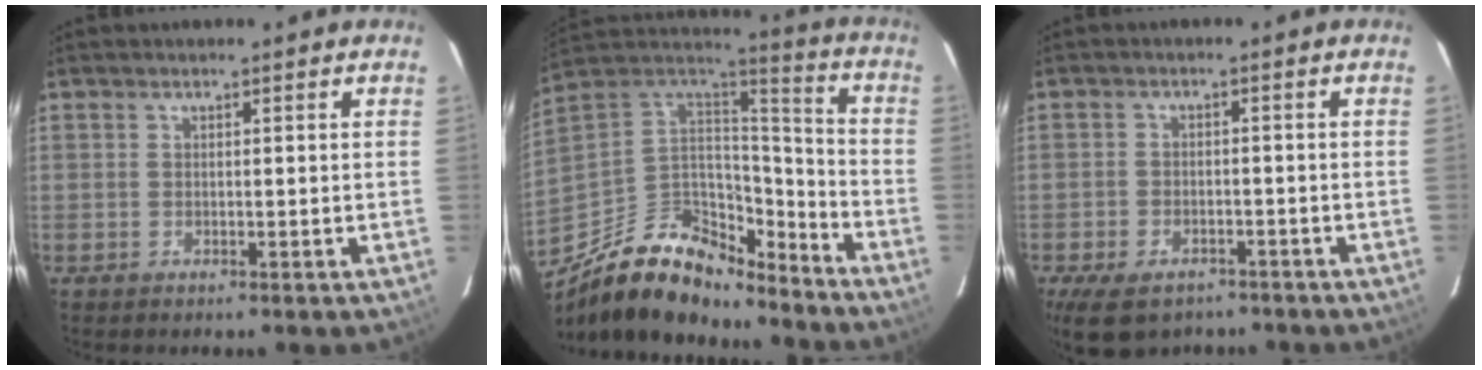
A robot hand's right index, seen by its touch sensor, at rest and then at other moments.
{"total": 22.0, "force": [-15.7, 10.6, 11.2], "torque": [-0.236, 0.015, -0.255]}
{"total": 10.7, "force": [-7.3, 6.0, 5.0], "torque": [-0.120, -0.014, -0.111]}